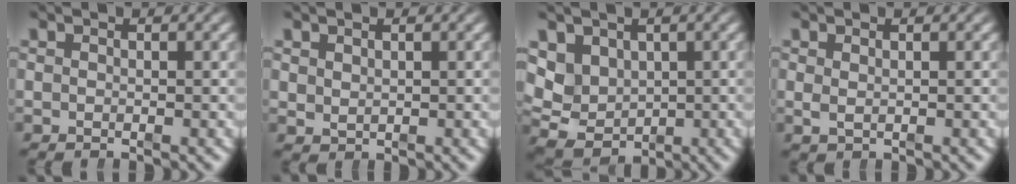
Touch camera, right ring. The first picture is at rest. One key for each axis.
{"total": 0.8, "fx": 0.7, "fy": 0.1, "fz": 0.2, "tx": 0.002, "ty": -0.005, "tz": 0.028}
{"total": 6.9, "fx": -0.1, "fy": 6.1, "fz": 3.3, "tx": -0.099, "ty": -0.040, "tz": 0.014}
{"total": 0.6, "fx": 0.3, "fy": -0.1, "fz": 0.5, "tx": -0.008, "ty": -0.008, "tz": 0.016}